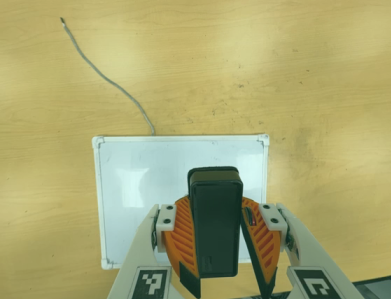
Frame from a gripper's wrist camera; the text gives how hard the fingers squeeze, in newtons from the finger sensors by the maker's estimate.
{"total": 8.7, "left": 8.8, "right": 8.5}